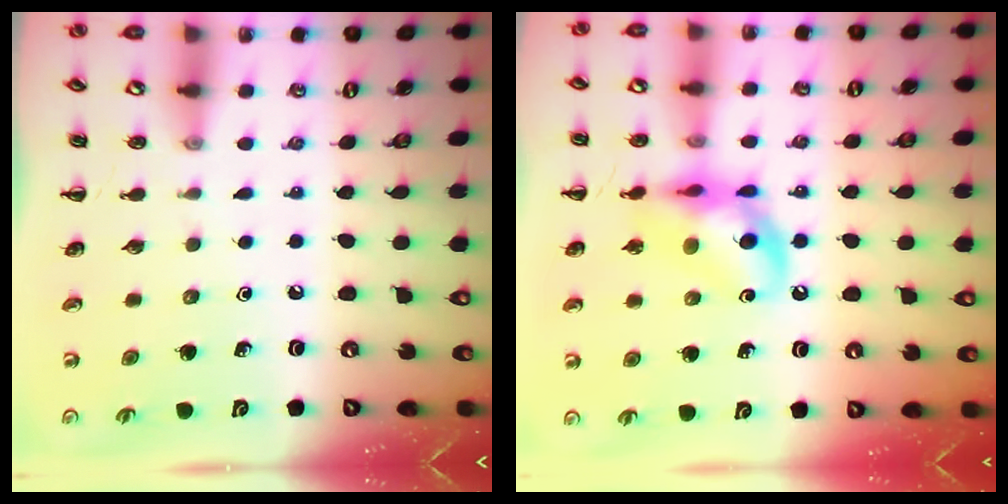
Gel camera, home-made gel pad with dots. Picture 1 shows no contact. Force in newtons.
{"total": 14.3, "press": 14.0, "slide": 3.1}